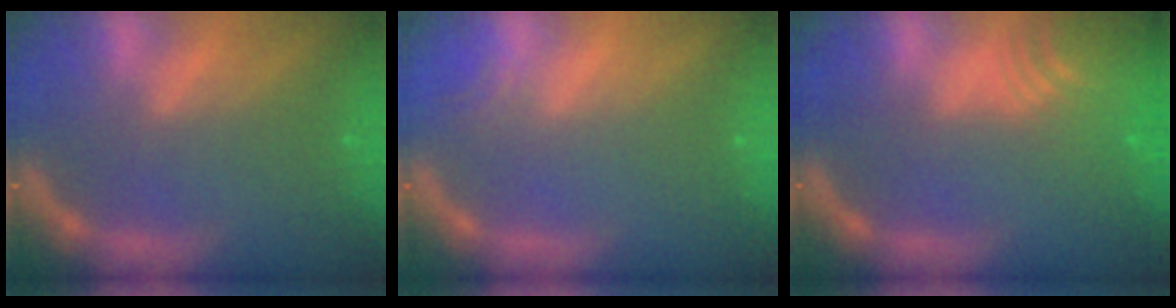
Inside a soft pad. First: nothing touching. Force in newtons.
{"total": 0.9}
{"total": 9.1}